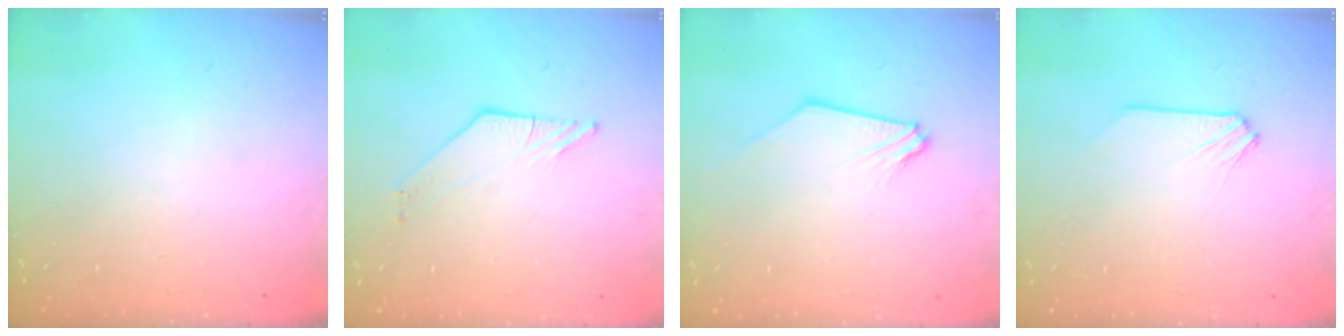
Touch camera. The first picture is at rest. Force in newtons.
{"total": 3.7, "press": 3.7, "slide": 0.5}
{"total": 0.7, "press": 0.7, "slide": 0.2}
{"total": 0.0}